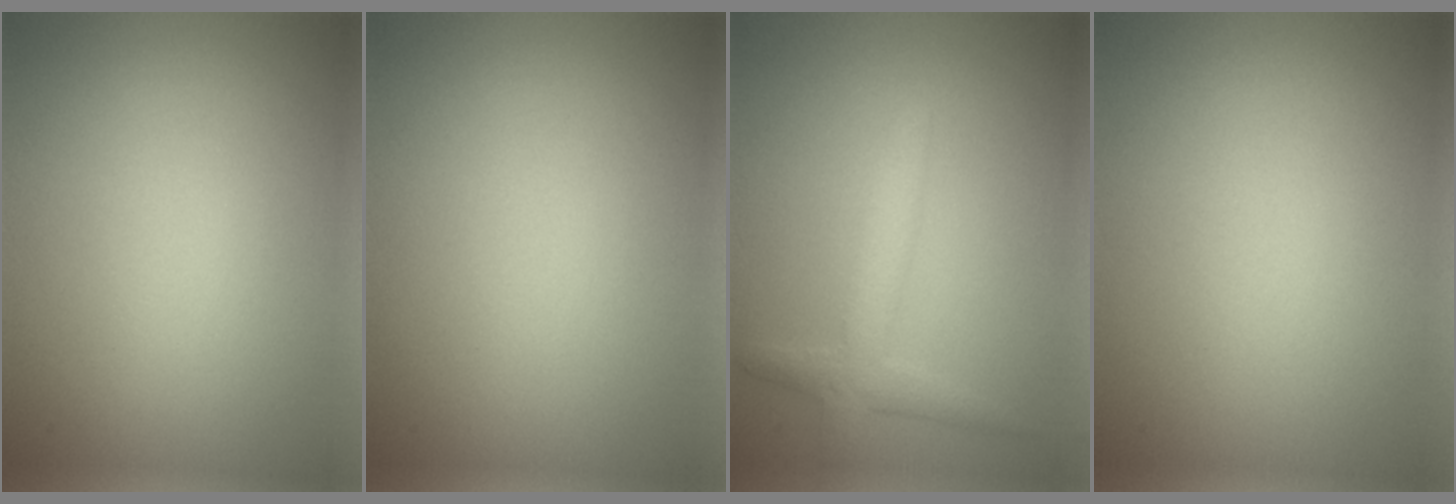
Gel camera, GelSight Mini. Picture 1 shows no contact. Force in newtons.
{"total": 0.0}
{"total": 2.8, "press": 2.7, "slide": 0.2}
{"total": 0.0}